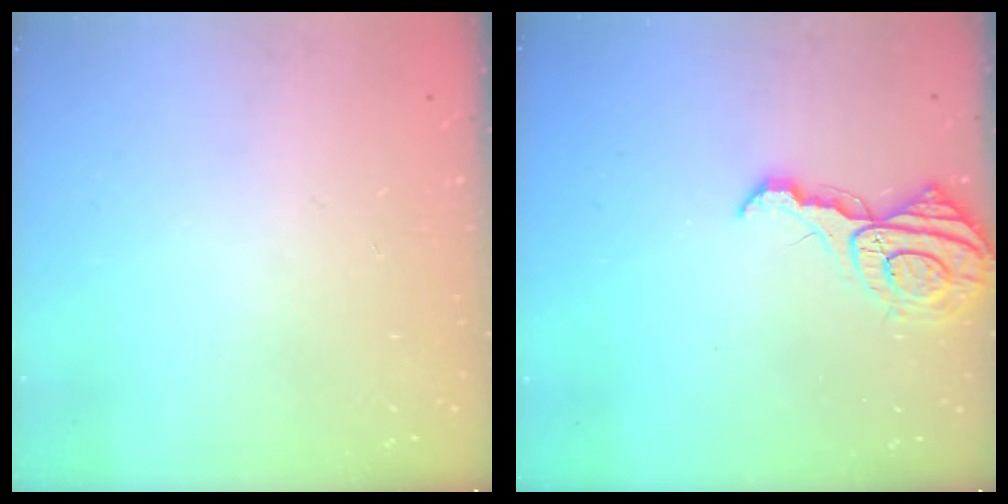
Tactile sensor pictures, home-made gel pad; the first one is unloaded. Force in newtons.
{"total": 12.1, "press": 12.0, "slide": 0.9}